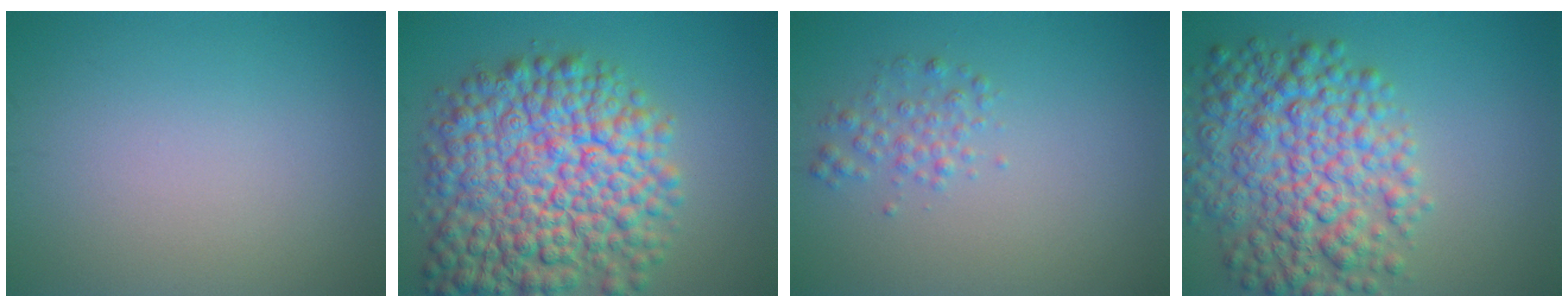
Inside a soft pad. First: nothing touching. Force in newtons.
{"total": 13.0, "press": 13.0, "slide": 0.5}
{"total": 1.7, "press": 1.7, "slide": 0.0}
{"total": 8.8, "press": 8.8, "slide": 0.3}